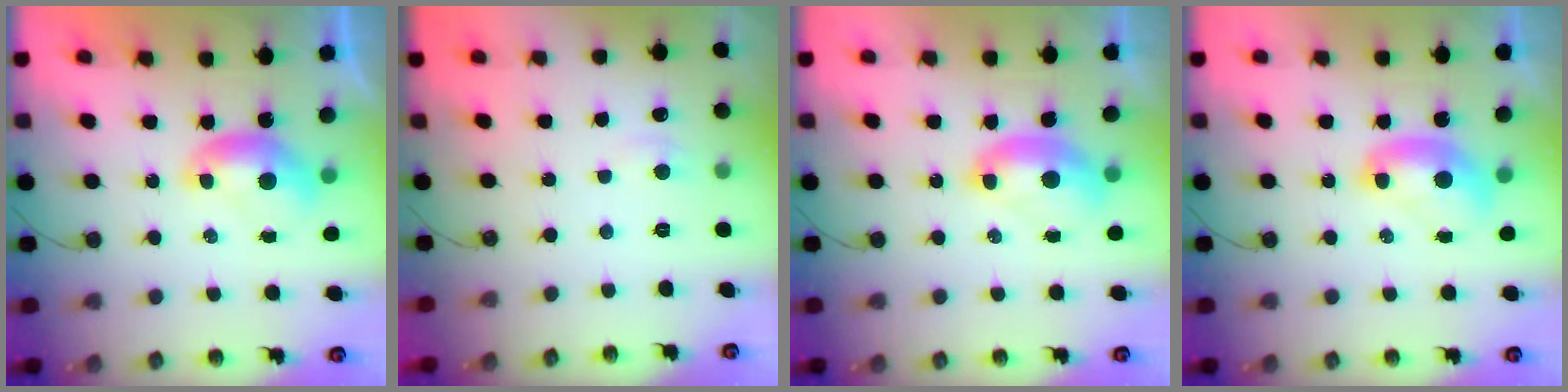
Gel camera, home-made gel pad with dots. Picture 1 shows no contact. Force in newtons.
{"total": 2.4, "press": 2.4, "slide": 0.4}
{"total": 2.5, "press": 2.5, "slide": 0.5}
{"total": 2.0, "press": 2.0, "slide": 0.2}